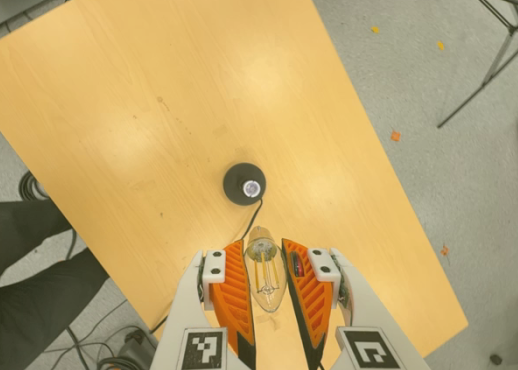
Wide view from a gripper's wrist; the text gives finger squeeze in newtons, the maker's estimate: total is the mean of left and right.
{"total": 11.2, "left": 10.9, "right": 11.5}